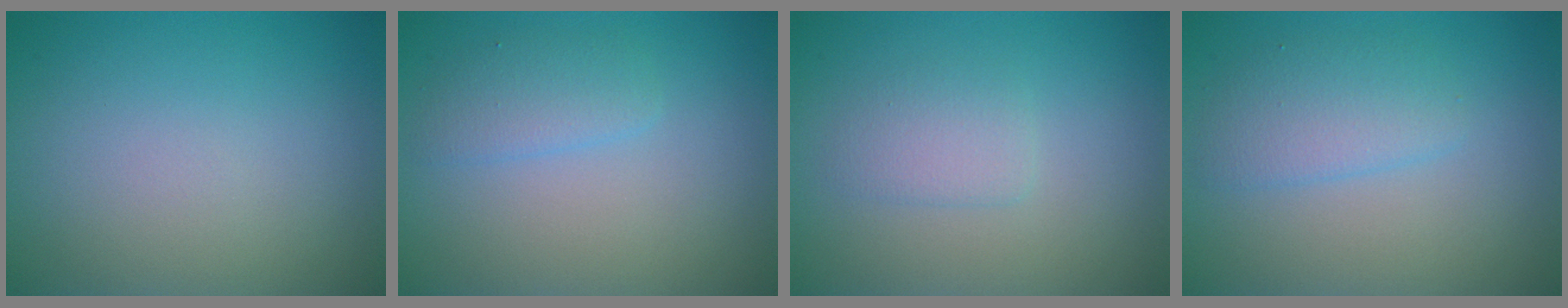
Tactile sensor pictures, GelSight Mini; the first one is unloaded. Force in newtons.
{"total": 1.9, "press": 1.9, "slide": 0.1}
{"total": 1.8, "press": 1.8, "slide": 0.1}
{"total": 2.8, "press": 2.8, "slide": 0.1}